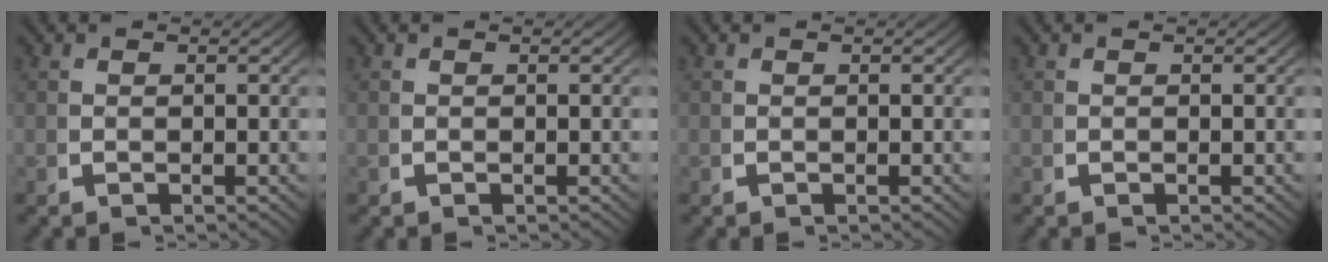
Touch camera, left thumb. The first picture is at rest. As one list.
[{"total": 0.0}, {"total": 0.0}, {"total": 0.0}]